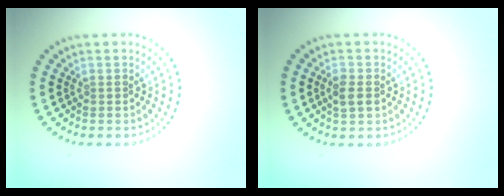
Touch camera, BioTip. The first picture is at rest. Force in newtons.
{"total": 1.8, "press": 1.8, "slide": 0.3}